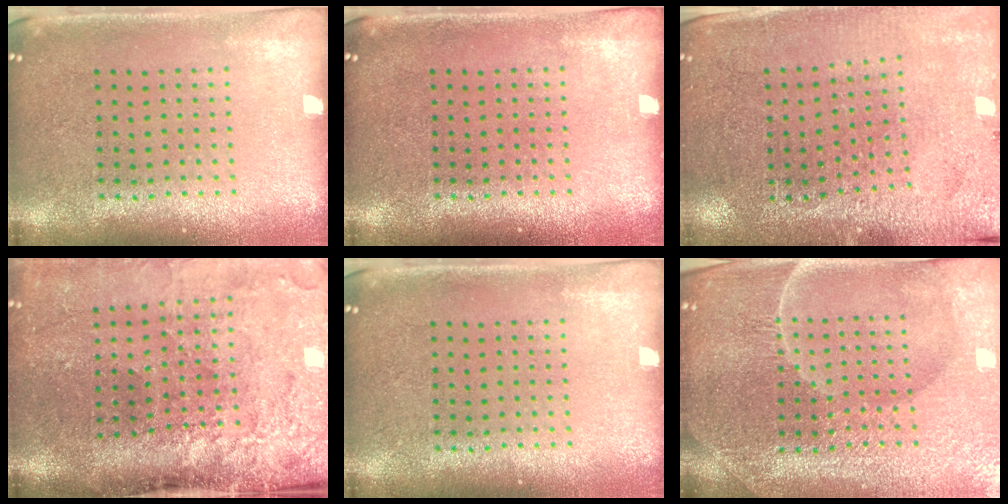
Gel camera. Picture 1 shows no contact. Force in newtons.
{"total": 0.0}
{"total": 2.8, "press": 2.8, "slide": 0.2}
{"total": 4.7, "press": 3.6, "slide": 3.0}
{"total": 0.0}
{"total": 5.2, "press": 4.9, "slide": 1.7}